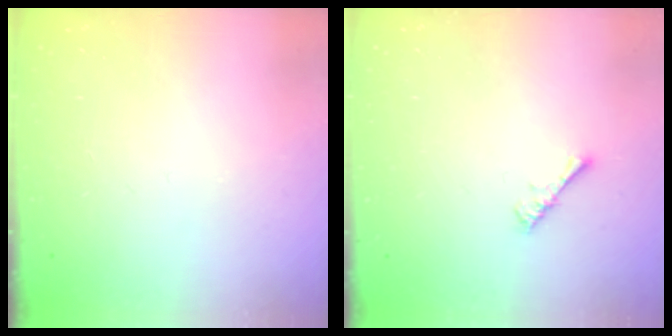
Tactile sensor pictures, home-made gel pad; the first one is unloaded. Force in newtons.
{"total": 0.8, "press": 0.8, "slide": 0.3}